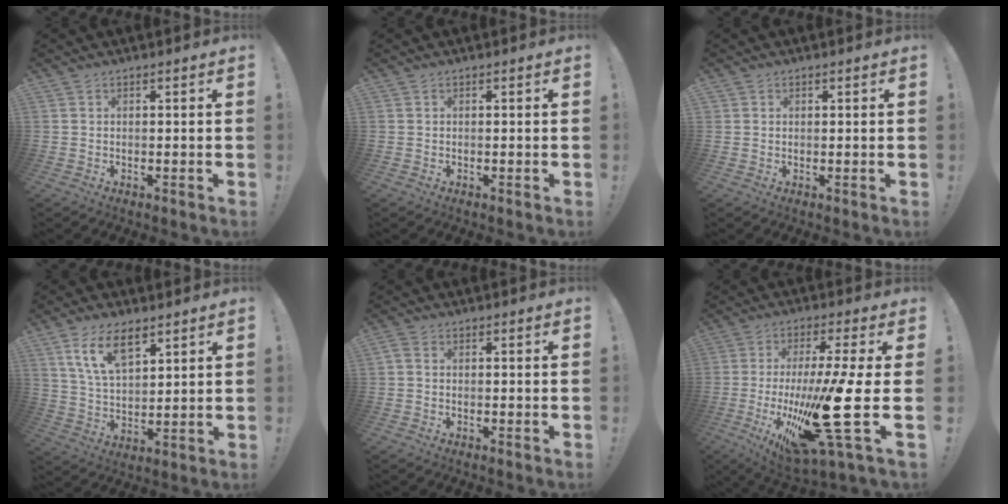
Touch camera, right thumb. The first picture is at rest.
{"total": 0.0}
{"total": 0.7, "force": [0.4, 0.6, 0.0], "torque": [0.001, 0.000, 0.007]}
{"total": 11.5, "force": [7.2, 5.6, 6.9], "torque": [-0.142, -0.020, 0.135]}
{"total": 1.1, "force": [-0.2, 0.8, 0.8], "torque": [-0.017, 0.004, -0.004]}
{"total": 26.0, "force": [-6.3, 6.7, 24.3], "torque": [-0.376, -0.006, -0.091]}